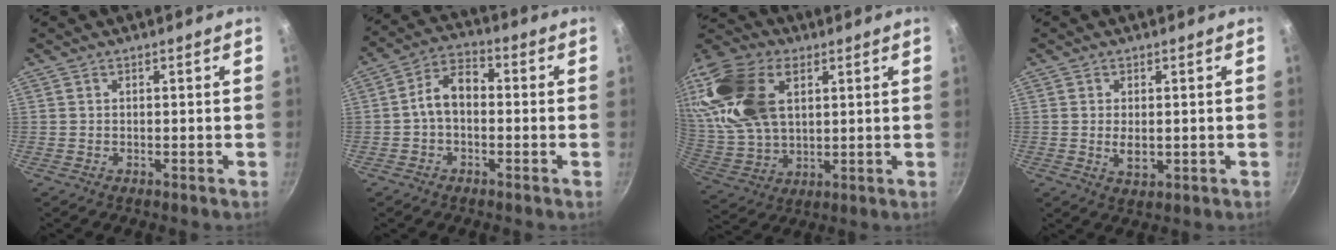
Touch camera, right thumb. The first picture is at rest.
{"total": 7.1, "force": [-0.7, 4.6, 5.4], "torque": [-0.084, 0.032, -0.026]}
{"total": 23.9, "force": [8.1, 14.8, 16.9], "torque": [-0.352, -0.003, 0.156]}
{"total": 3.3, "force": [-0.1, 1.9, 2.8], "torque": [-0.051, -0.007, 0.004]}